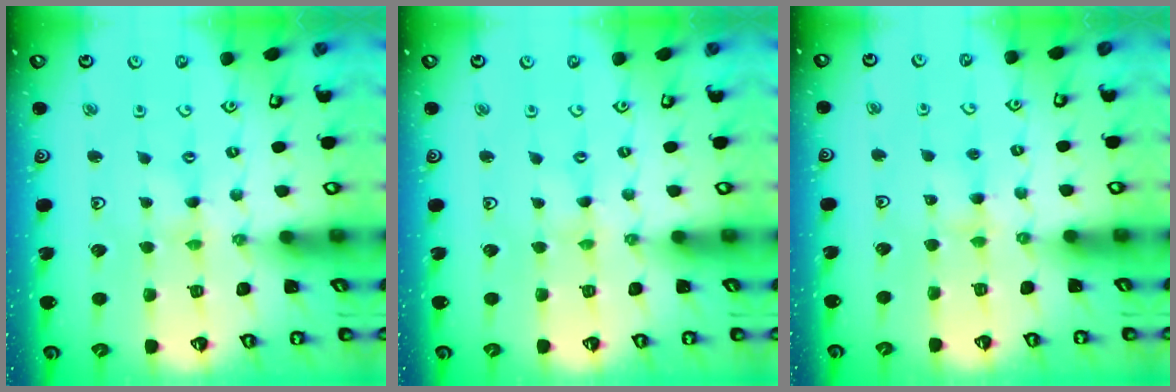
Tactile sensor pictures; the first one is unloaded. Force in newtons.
{"total": 0.0}
{"total": 4.5, "press": 4.4, "slide": 0.4}